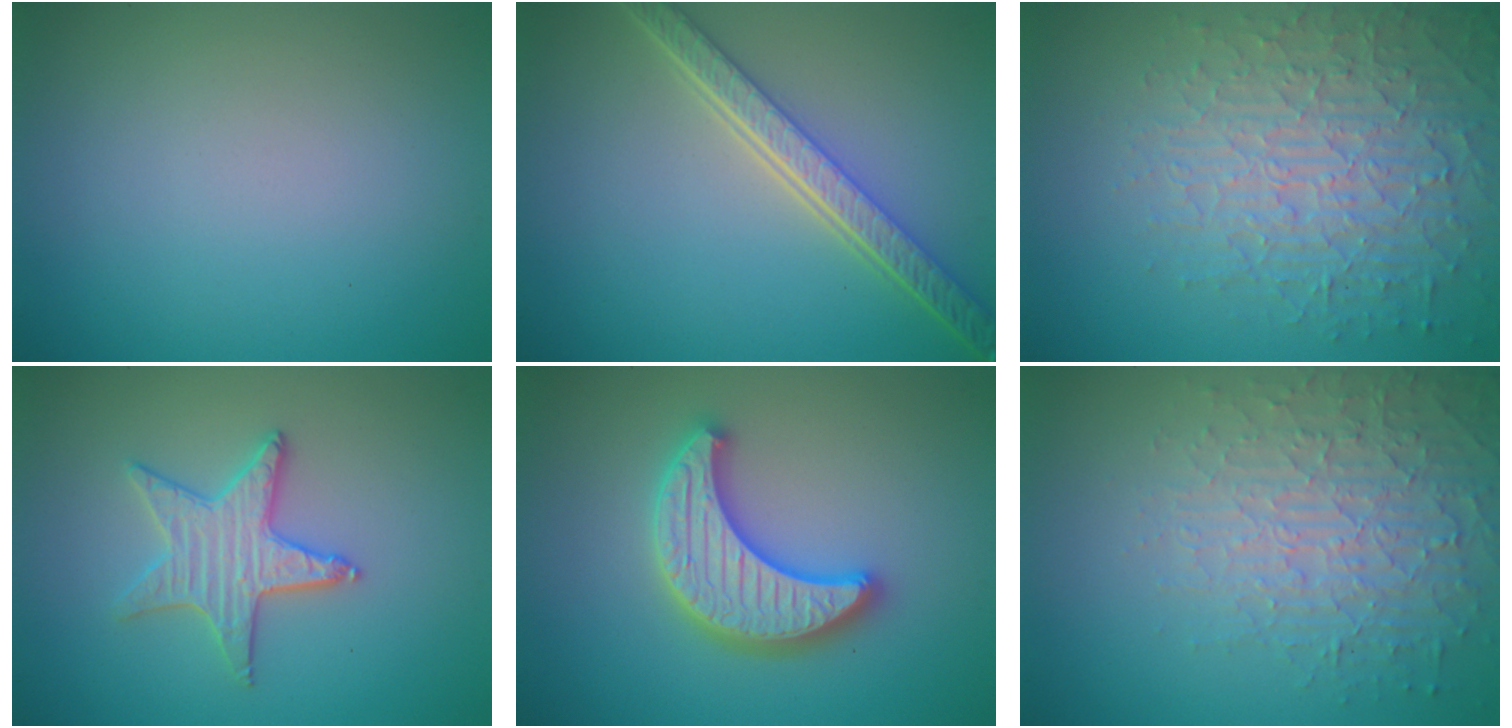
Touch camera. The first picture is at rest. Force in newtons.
{"total": 5.4, "press": 4.2, "slide": 3.4}
{"total": 6.2, "press": 5.1, "slide": 3.6}
{"total": 3.3, "press": 3.2, "slide": 0.2}
{"total": 5.3, "press": 5.2, "slide": 0.9}
{"total": 4.8, "press": 4.5, "slide": 1.7}